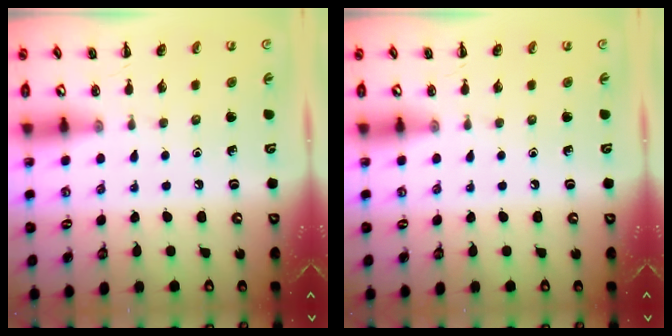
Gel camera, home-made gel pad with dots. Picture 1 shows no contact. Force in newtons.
{"total": 0.0}